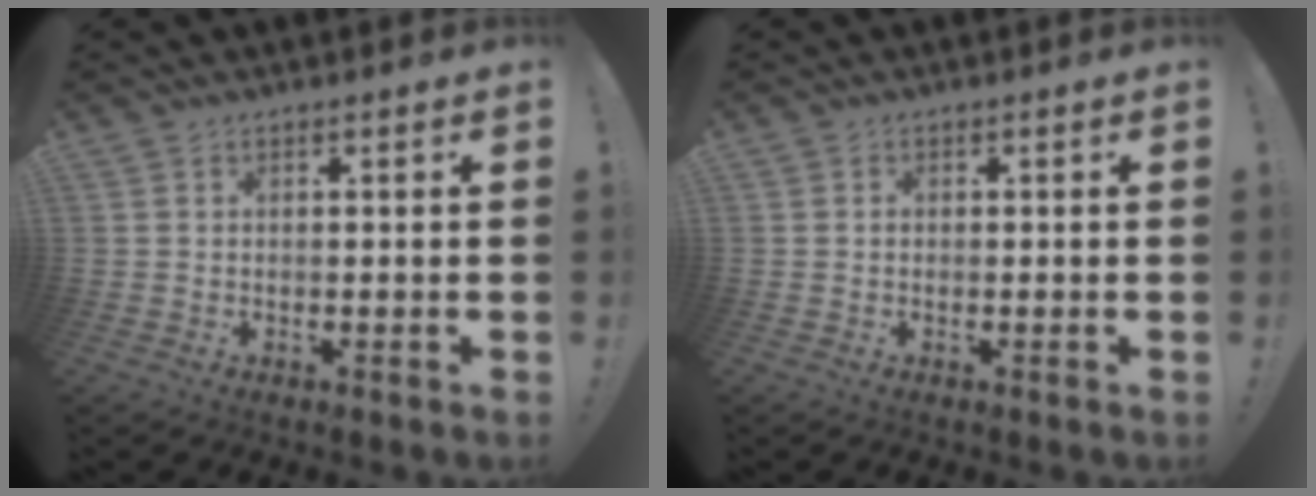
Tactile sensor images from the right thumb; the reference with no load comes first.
{"total": 0.5, "force": [-0.1, 0.5, 0.0], "torque": [0.000, 0.004, -0.001]}